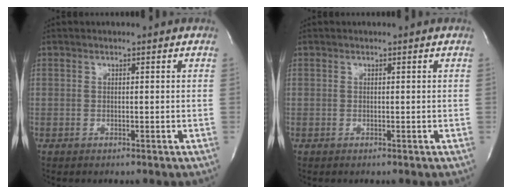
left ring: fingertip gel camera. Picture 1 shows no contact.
{"total": 0.0}